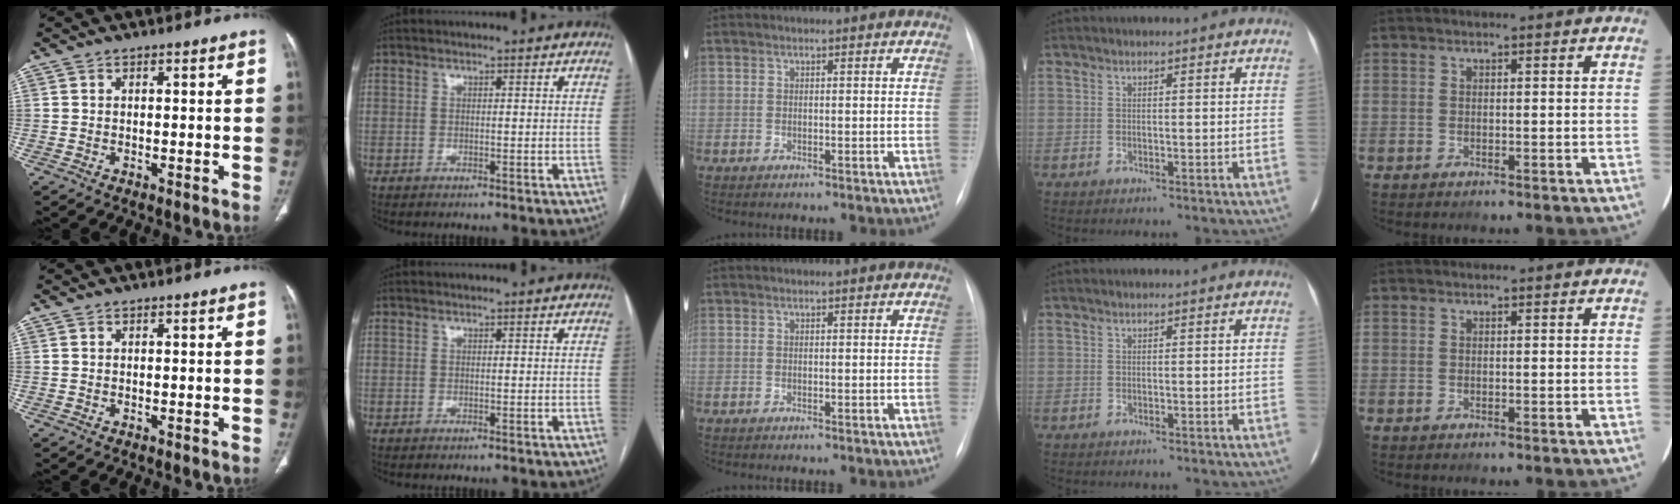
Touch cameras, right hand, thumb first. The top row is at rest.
{}